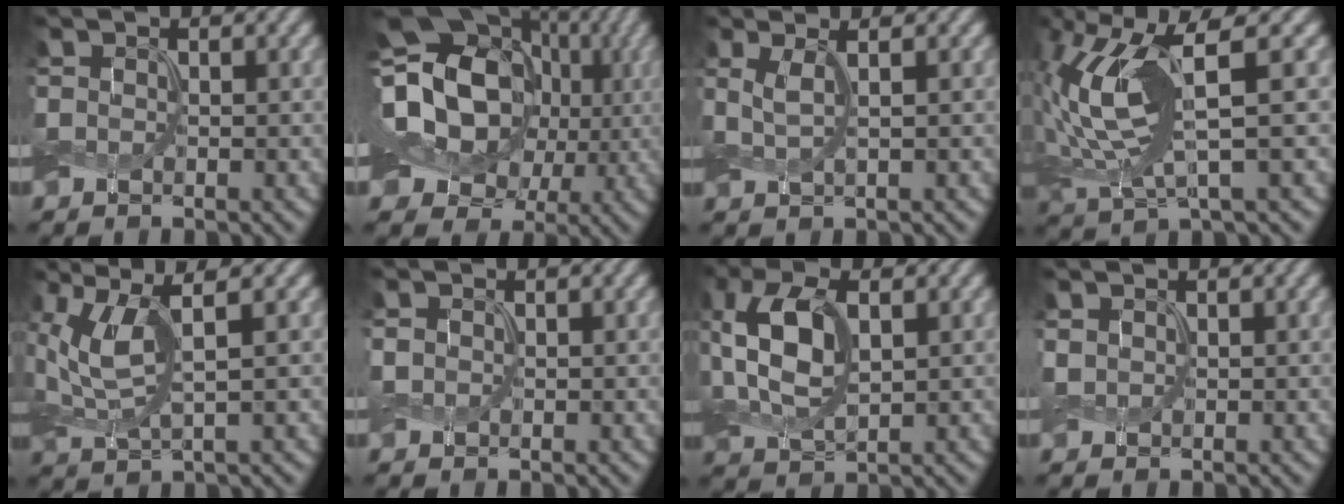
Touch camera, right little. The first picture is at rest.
{"total": 16.3, "force": [1.1, 13.7, 8.7], "torque": [-0.192, 0.033, 0.005]}
{"total": 2.2, "force": [0.1, 0.5, 2.2], "torque": [-0.052, 0.010, 0.005]}
{"total": 8.9, "force": [1.0, 2.8, 8.4], "torque": [-0.200, -0.002, 0.027]}
{"total": 5.3, "force": [1.1, 2.3, 4.6], "torque": [-0.126, 0.007, 0.027]}
{"total": 0.5, "force": [-0.3, 0.4, 0.0], "torque": [-0.013, 0.000, -0.001]}
{"total": 7.3, "force": [0.2, 4.3, 5.9], "torque": [-0.148, 0.009, 0.002]}
{"total": 0.5, "force": [0.0, 0.5, 0.2], "torque": [-0.018, 0.003, 0.007]}